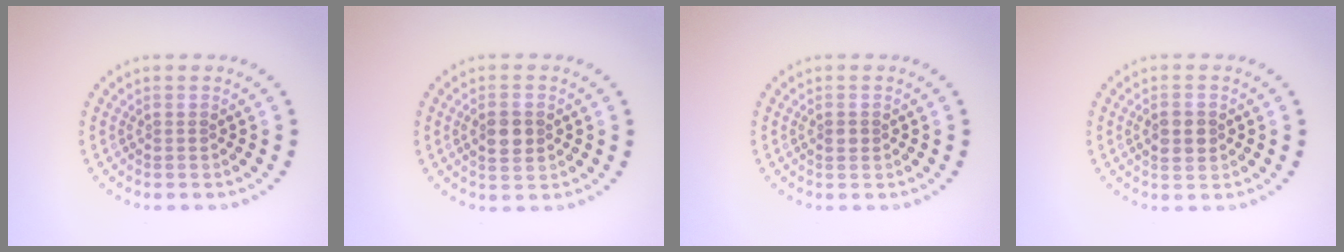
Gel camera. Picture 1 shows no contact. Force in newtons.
{"total": 2.5, "press": 2.5, "slide": 0.1}
{"total": 1.1, "press": 1.1, "slide": 0.1}
{"total": 2.6, "press": 2.6, "slide": 0.0}